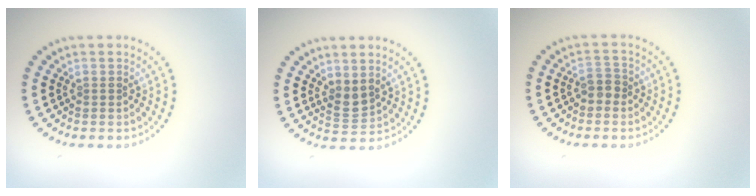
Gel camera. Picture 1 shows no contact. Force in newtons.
{"total": 1.8, "press": 1.5, "slide": 1.1}
{"total": 1.5, "press": 1.3, "slide": 0.6}